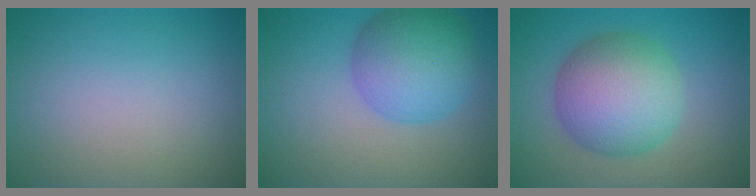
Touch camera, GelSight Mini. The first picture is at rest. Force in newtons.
{"total": 7.5, "press": 7.5, "slide": 0.3}
{"total": 8.5, "press": 8.5, "slide": 0.2}